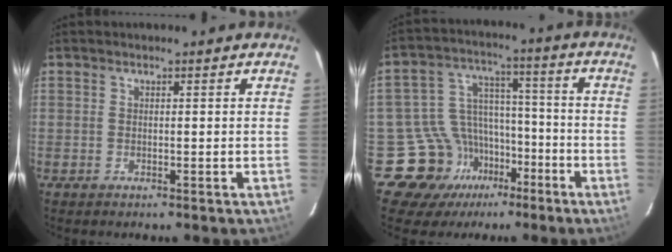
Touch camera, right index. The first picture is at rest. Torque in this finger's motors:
{"motor_torque": [-0.05, -0.12, -0.49, -0.21]}